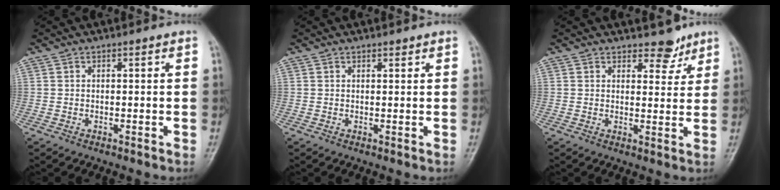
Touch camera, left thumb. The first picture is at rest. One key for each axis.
{"total": 0.8, "fx": 0.8, "fy": 0.3, "fz": 0.2, "tx": -0.003, "ty": -0.007, "tz": 0.011}
{"total": 4.2, "fx": 3.4, "fy": 2.2, "fz": 1.2, "tx": 0.011, "ty": -0.024, "tz": 0.049}